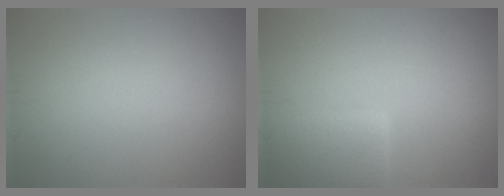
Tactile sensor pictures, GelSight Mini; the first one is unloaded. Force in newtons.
{"total": 4.7, "press": 4.7, "slide": 0.3}